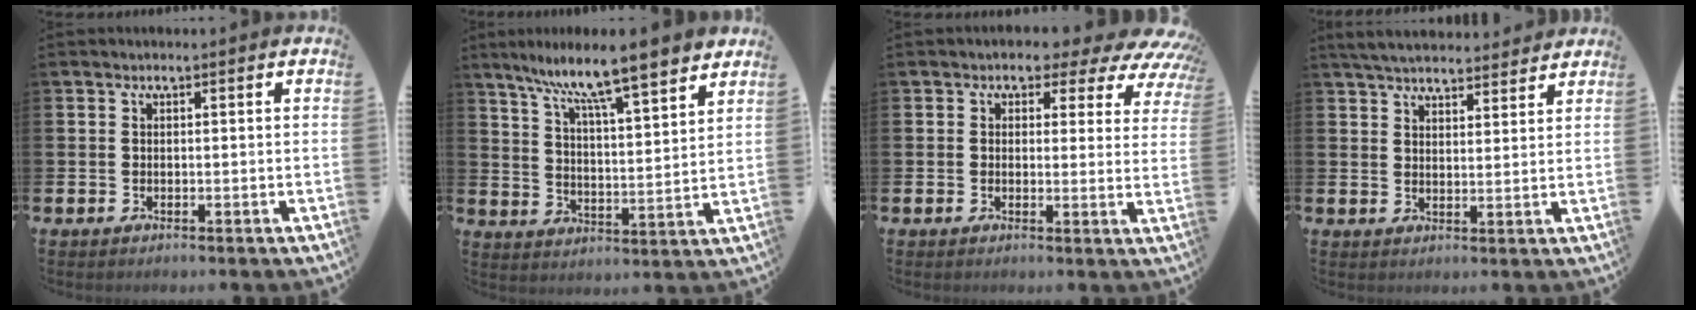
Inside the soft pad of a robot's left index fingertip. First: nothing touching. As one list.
[{"total": 9.7, "force": [8.8, 0.1, 4.1], "torque": [-0.098, -0.059, 0.147]}, {"total": 3.5, "force": [2.4, 2.2, 1.4], "torque": [-0.027, -0.022, 0.029]}, {"total": 5.1, "force": [5.0, 0.8, 0.9], "torque": [-0.026, -0.024, 0.090]}]